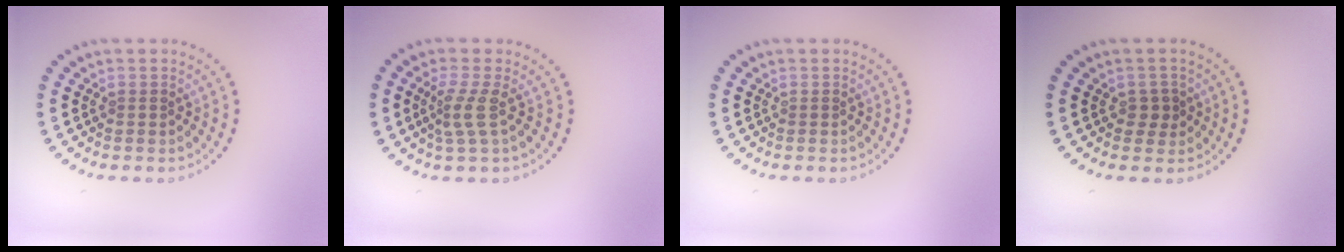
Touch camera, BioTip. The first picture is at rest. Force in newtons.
{"total": 2.2, "press": 1.6, "slide": 1.6}
{"total": 0.0}
{"total": 1.4, "press": 1.3, "slide": 0.5}